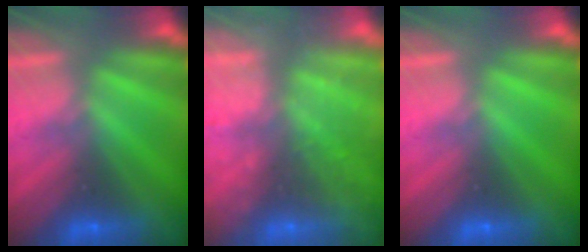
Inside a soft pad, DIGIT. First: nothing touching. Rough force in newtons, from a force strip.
{"total": 8.0}
{"total": 0.0}